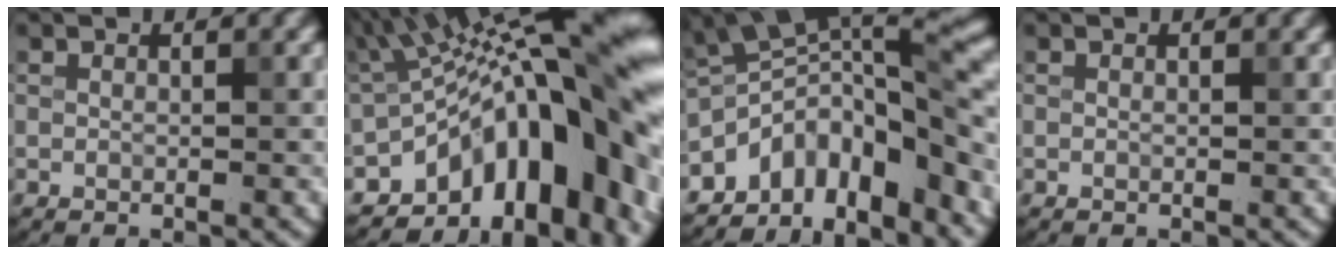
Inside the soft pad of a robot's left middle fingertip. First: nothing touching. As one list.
[{"total": 17.5, "force": [-4.1, 8.0, 15.1], "torque": [-0.178, 0.032, -0.069]}, {"total": 10.0, "force": [-5.6, 4.8, 6.7], "torque": [-0.081, 0.012, -0.103]}, {"total": 0.0}]